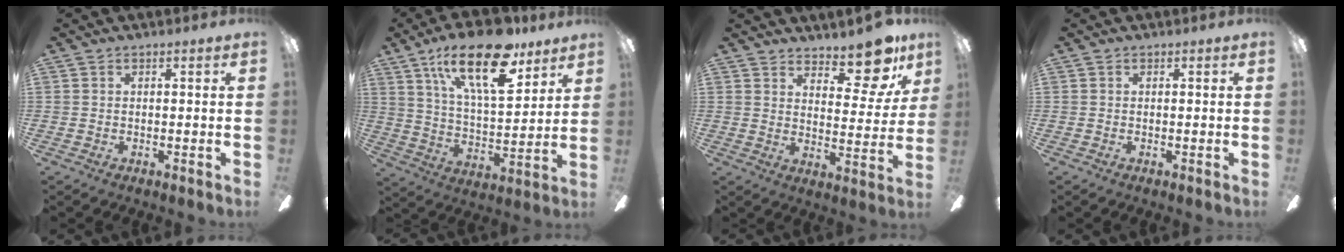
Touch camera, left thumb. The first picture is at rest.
{"total": 22.6, "force": [13.8, 9.0, 15.5], "torque": [-0.253, -0.064, 0.229]}
{"total": 12.0, "force": [9.4, 4.3, 6.0], "torque": [-0.065, -0.069, 0.163]}
{"total": 0.0}